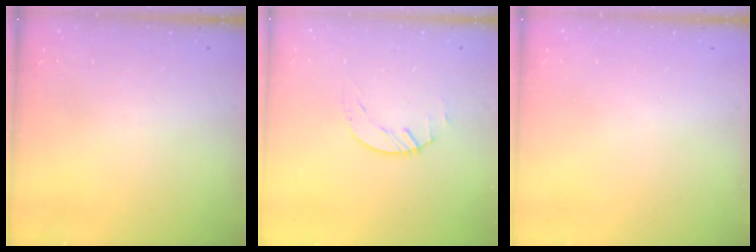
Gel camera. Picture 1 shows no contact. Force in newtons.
{"total": 0.7, "press": 0.7, "slide": 0.2}
{"total": 0.0}